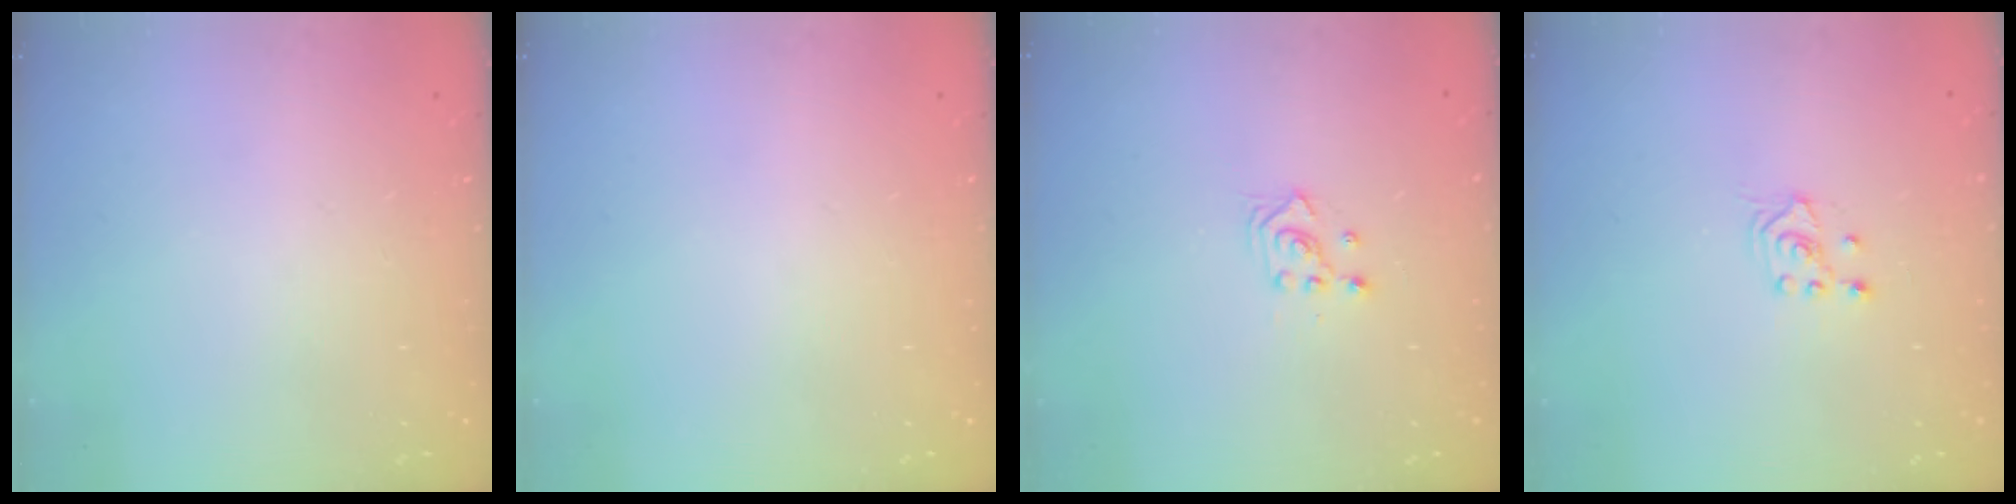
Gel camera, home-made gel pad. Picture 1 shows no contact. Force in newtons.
{"total": 0.0}
{"total": 2.3, "press": 2.3, "slide": 0.3}
{"total": 2.1, "press": 2.0, "slide": 0.8}